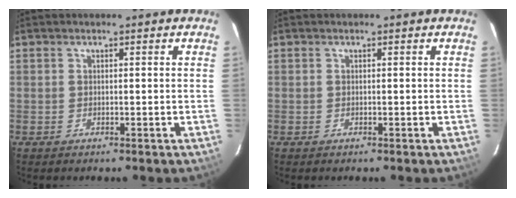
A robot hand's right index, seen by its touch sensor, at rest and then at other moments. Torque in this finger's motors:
{"motor_torque": [0.00, 0.00, 0.00, 0.00]}